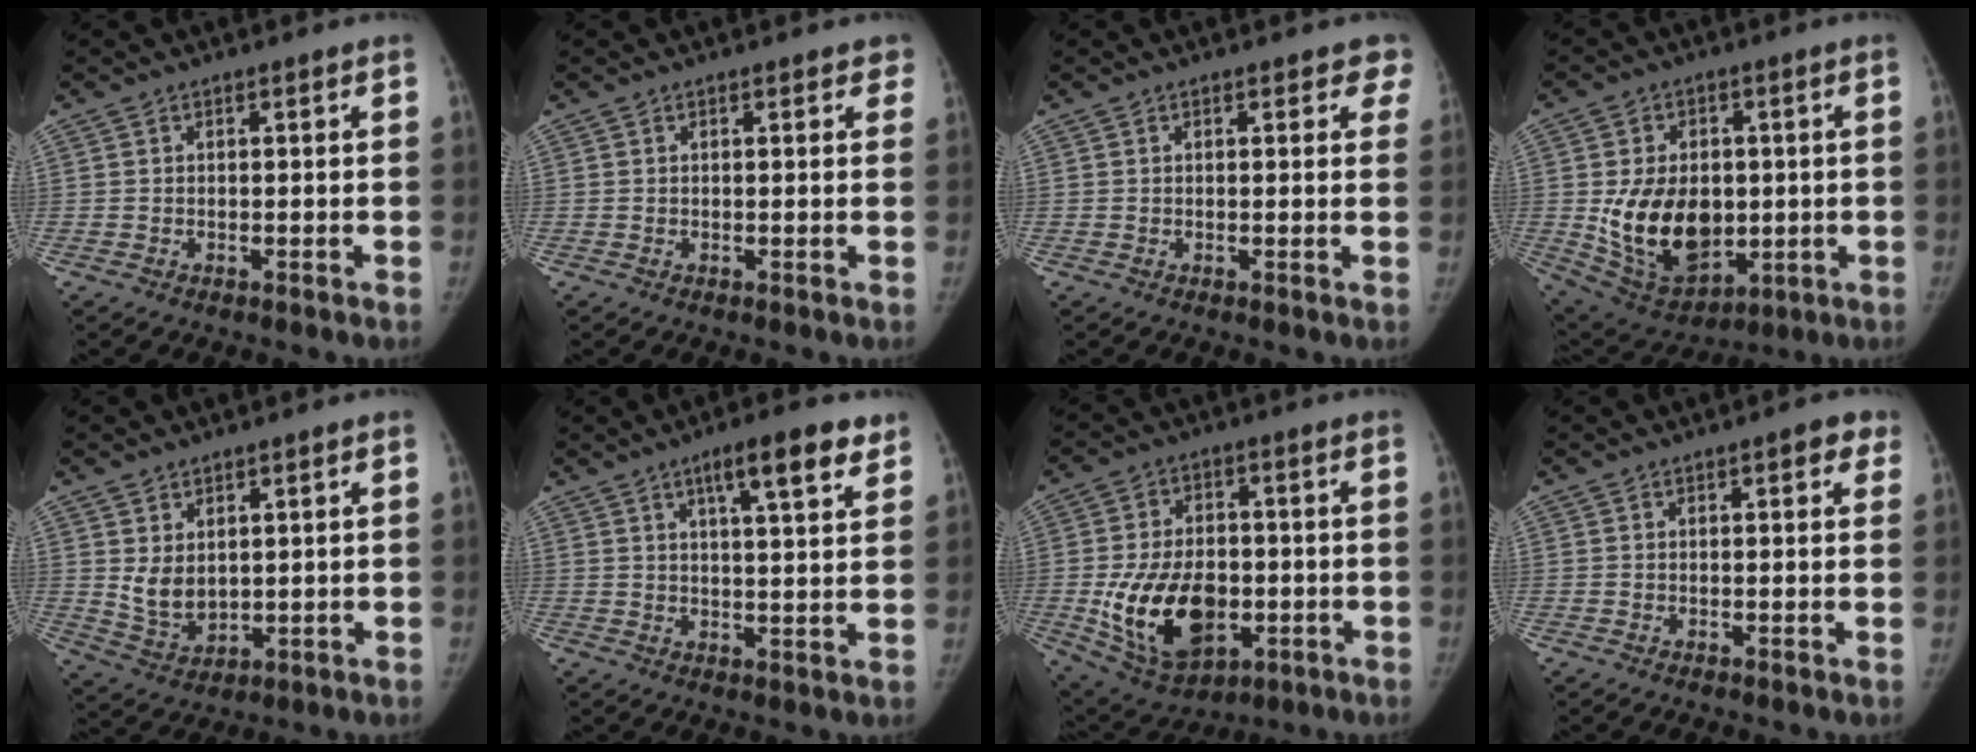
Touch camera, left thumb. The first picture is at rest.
{"total": 1.9, "force": [1.3, 0.9, 1.1], "torque": [0.010, 0.002, 0.008]}
{"total": 3.4, "force": [2.4, 1.6, 1.8], "torque": [0.016, -0.003, 0.014]}
{"total": 16.7, "force": [-0.8, 11.7, 11.9], "torque": [-0.156, -0.012, 0.017]}
{"total": 6.1, "force": [1.7, 4.3, 3.9], "torque": [-0.052, -0.023, 0.050]}
{"total": 9.6, "force": [5.7, 2.1, 7.4], "torque": [-0.094, -0.022, 0.081]}
{"total": 17.5, "force": [-3.5, 11.4, 12.8], "torque": [-0.193, 0.002, -0.037]}
{"total": 3.3, "force": [1.7, 1.3, 2.5], "torque": [-0.013, 0.000, 0.013]}